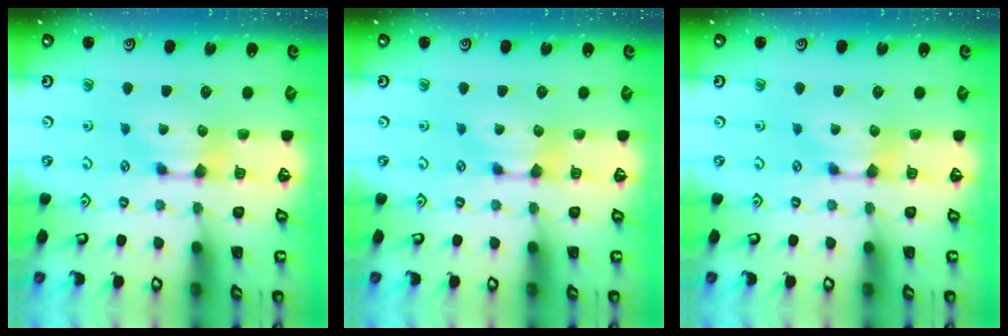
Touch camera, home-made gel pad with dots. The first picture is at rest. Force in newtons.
{"total": 0.0}
{"total": 0.0}